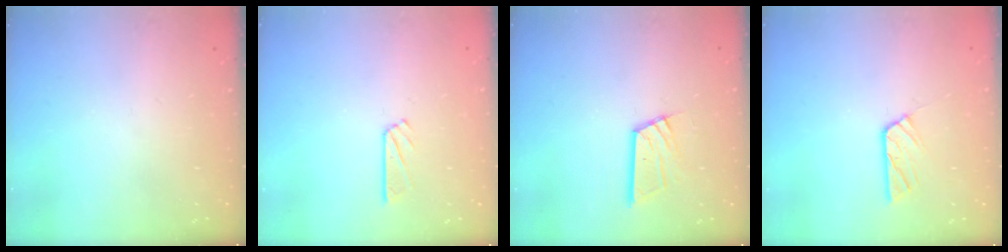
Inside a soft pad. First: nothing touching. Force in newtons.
{"total": 3.5, "press": 3.5, "slide": 0.3}
{"total": 11.9, "press": 11.9, "slide": 1.2}
{"total": 5.4, "press": 5.4, "slide": 0.2}